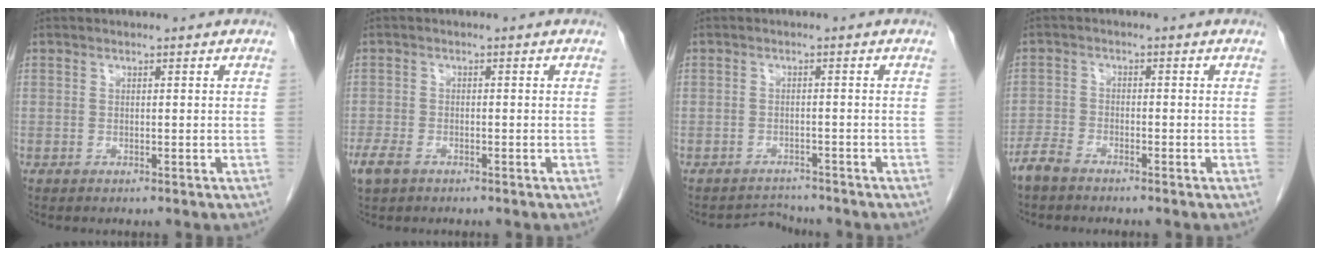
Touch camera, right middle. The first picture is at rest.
{"total": 3.6, "force": [-2.3, 1.9, 2.0], "torque": [-0.046, -0.004, -0.039]}
{"total": 2.6, "force": [-2.3, 0.2, -1.2], "torque": [0.020, -0.006, -0.036]}
{"total": 3.2, "force": [-2.8, 0.9, 1.2], "torque": [-0.028, -0.002, -0.054]}